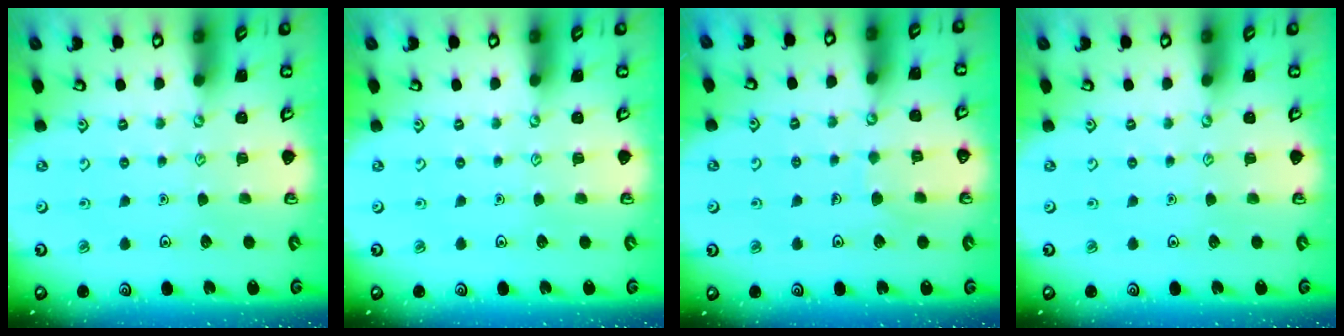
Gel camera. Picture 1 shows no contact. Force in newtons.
{"total": 0.0}
{"total": 6.1, "press": 6.1, "slide": 0.4}
{"total": 0.0}